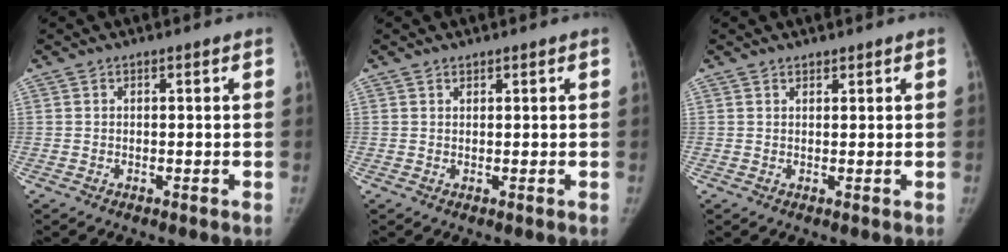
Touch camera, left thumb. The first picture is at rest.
{"total": 0.6, "force": [0.5, 0.3, 0.0], "torque": [0.002, -0.004, 0.007]}
{"total": 1.0, "force": [0.8, 0.4, 0.1], "torque": [0.004, -0.007, 0.012]}